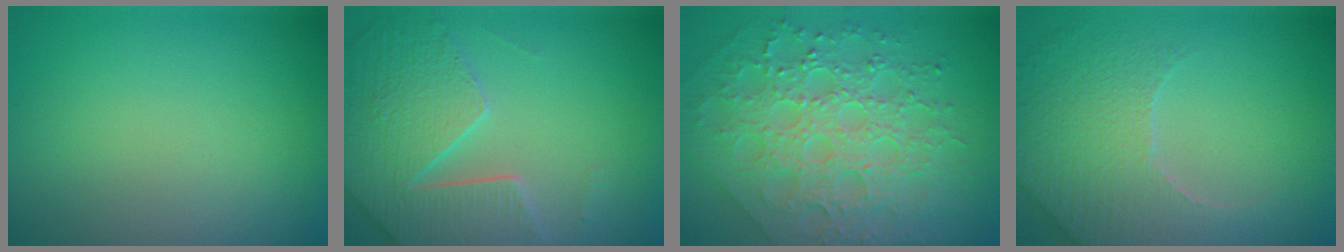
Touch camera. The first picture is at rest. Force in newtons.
{"total": 7.5, "press": 5.6, "slide": 5.0}
{"total": 6.8, "press": 6.0, "slide": 3.3}
{"total": 5.9, "press": 5.1, "slide": 3.0}